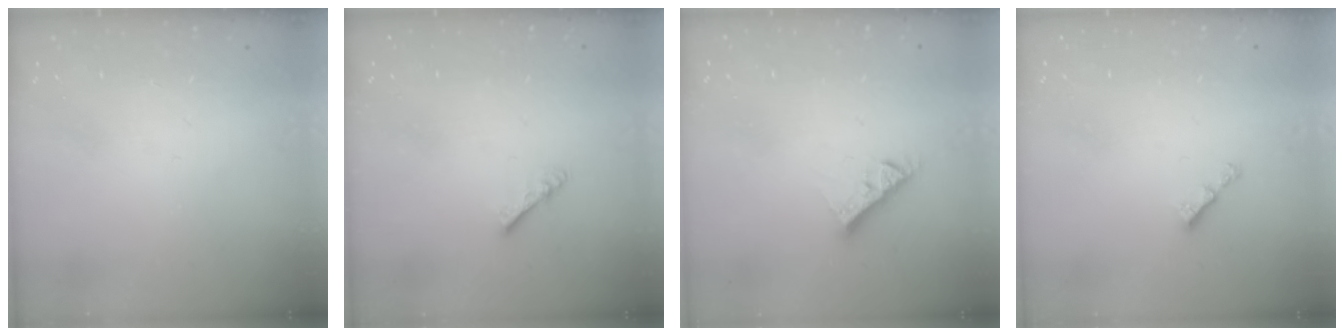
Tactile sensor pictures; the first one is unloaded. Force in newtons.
{"total": 2.9, "press": 2.8, "slide": 0.4}
{"total": 7.7, "press": 7.7, "slide": 0.3}
{"total": 2.8, "press": 2.7, "slide": 0.5}